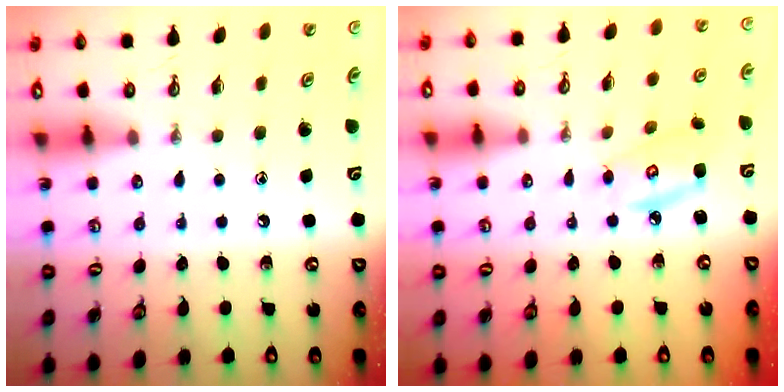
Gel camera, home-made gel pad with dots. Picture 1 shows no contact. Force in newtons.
{"total": 6.0, "press": 6.0, "slide": 0.4}